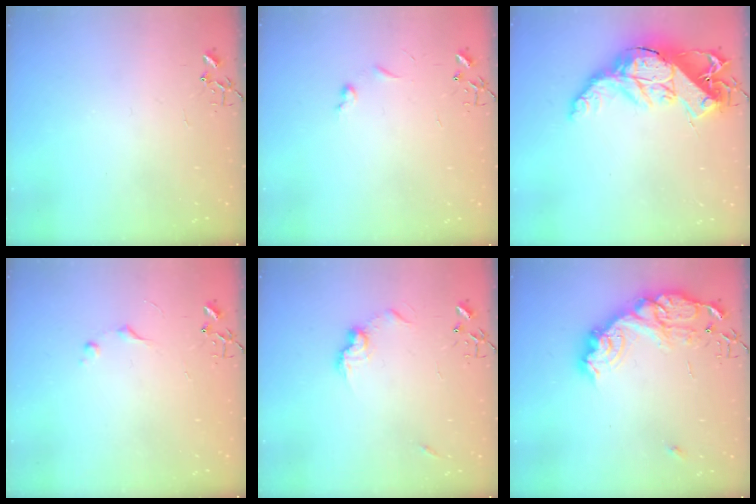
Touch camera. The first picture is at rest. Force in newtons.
{"total": 4.4, "press": 4.3, "slide": 0.6}
{"total": 19.6, "press": 19.6, "slide": 1.2}
{"total": 5.2, "press": 5.1, "slide": 0.7}
{"total": 8.8, "press": 8.8, "slide": 0.4}
{"total": 18.7, "press": 18.7, "slide": 1.3}